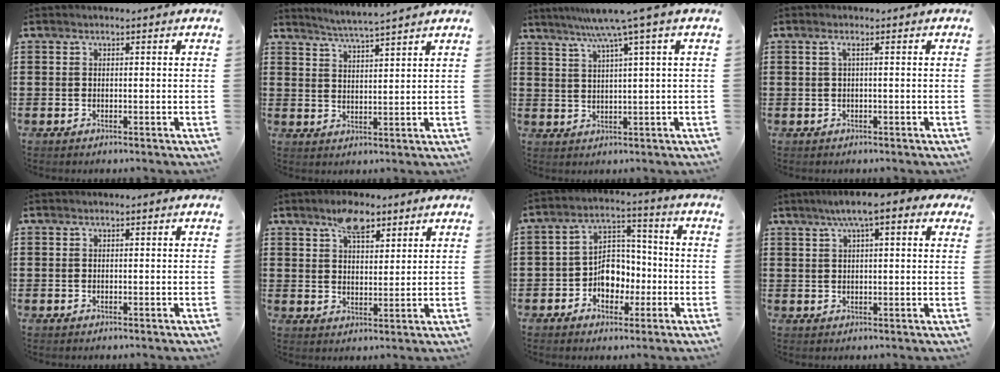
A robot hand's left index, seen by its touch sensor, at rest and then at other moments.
{"total": 3.7, "force": [3.5, -0.9, 0.7], "torque": [-0.025, -0.018, 0.061]}
{"total": 6.4, "force": [3.8, -1.0, 5.1], "torque": [-0.107, -0.010, 0.061]}
{"total": 1.1, "force": [0.0, 0.0, 1.1], "torque": [-0.021, -0.001, 0.000]}
{"total": 0.0}
{"total": 6.6, "force": [4.3, 3.1, 4.0], "torque": [-0.065, 0.002, 0.075]}
{"total": 6.6, "force": [-2.0, 5.3, 3.4], "torque": [-0.061, 0.016, -0.037]}
{"total": 6.2, "force": [3.4, 0.9, 5.0], "torque": [-0.096, 0.007, 0.056]}